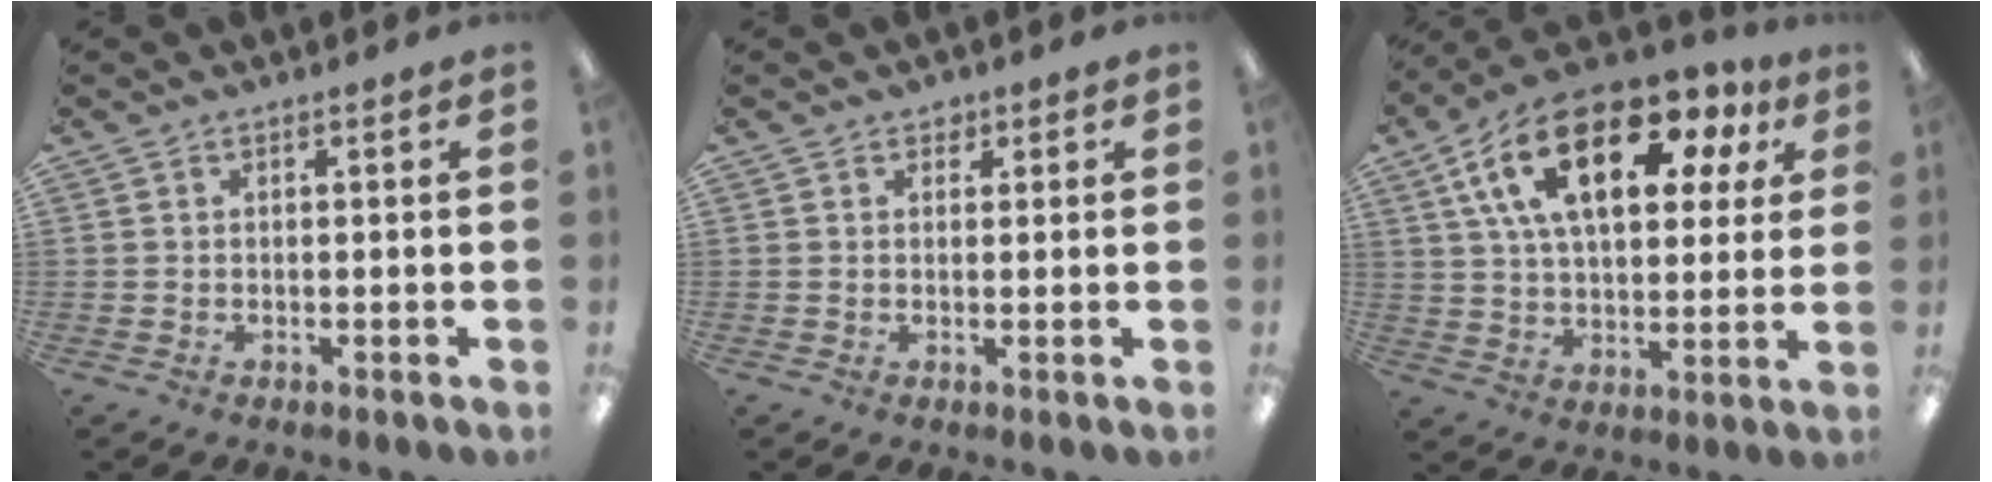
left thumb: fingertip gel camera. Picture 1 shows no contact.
{"total": 1.6, "force": [1.1, 1.1, 0.5], "torque": [-0.003, -0.002, 0.019]}
{"total": 21.7, "force": [10.2, 11.0, 15.7], "torque": [-0.279, -0.023, 0.172]}